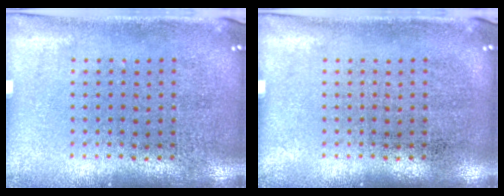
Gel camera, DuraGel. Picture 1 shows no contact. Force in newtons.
{"total": 0.0}